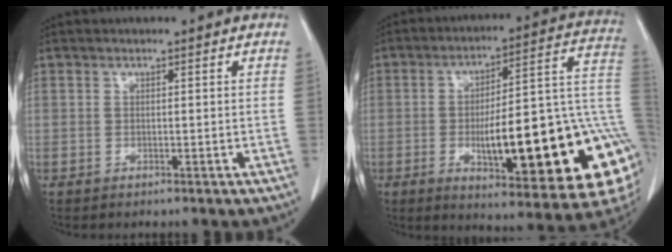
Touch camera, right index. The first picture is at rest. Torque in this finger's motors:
{"motor_torque": [2.14, 0.00, 1.05, 0.21]}